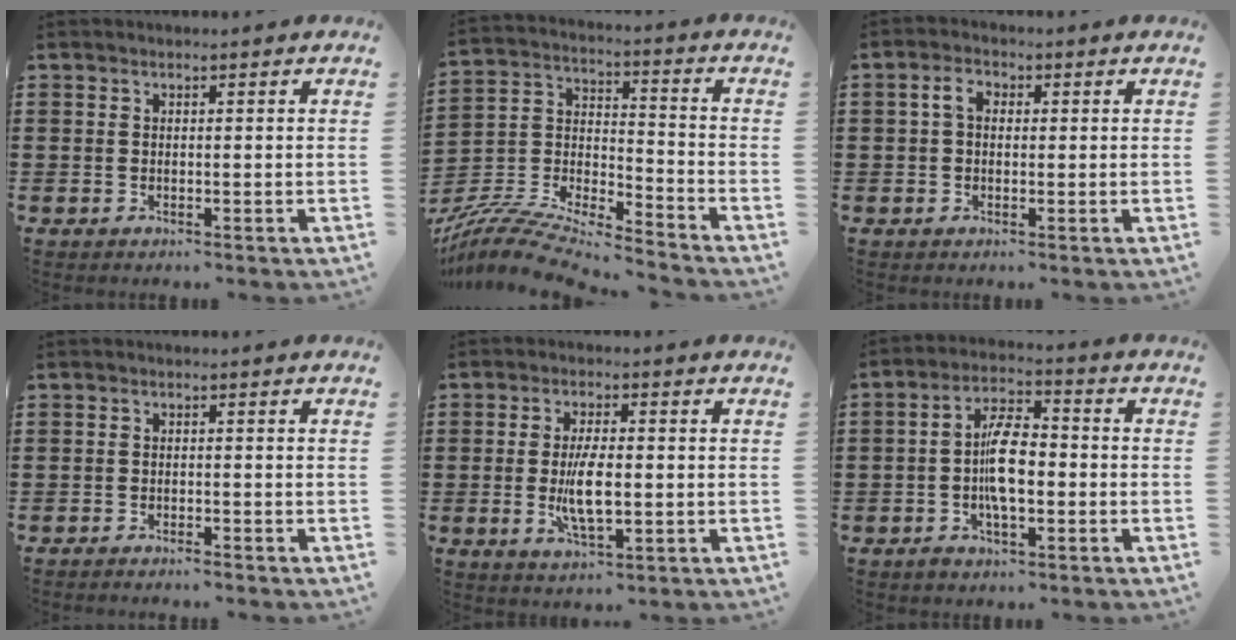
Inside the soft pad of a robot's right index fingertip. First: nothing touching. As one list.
[{"total": 9.4, "force": [-8.8, 0.9, 3.2], "torque": [-0.074, 0.003, -0.180]}, {"total": 2.8, "force": [0.3, 1.8, 2.0], "torque": [-0.043, 0.011, 0.002]}, {"total": 1.1, "force": [-1.1, -0.1, 0.1], "torque": [-0.004, 0.001, -0.023]}, {"total": 6.9, "force": [-0.8, 2.5, 6.4], "torque": [-0.138, -0.008, -0.022]}, {"total": 8.0, "force": [-1.4, 3.2, 7.1], "torque": [-0.143, 0.006, -0.029]}]